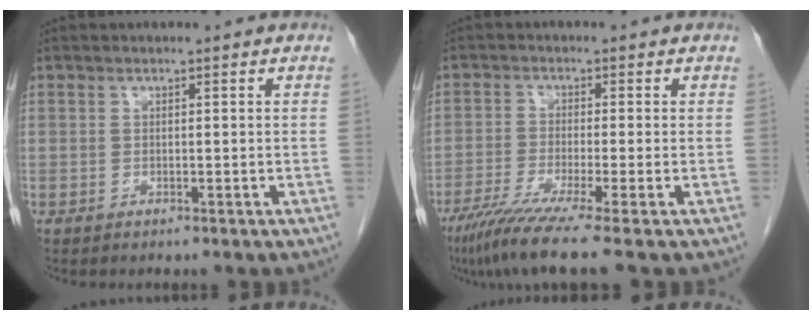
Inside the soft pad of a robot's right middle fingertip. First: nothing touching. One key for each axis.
{"total": 8.5, "fx": -6.2, "fy": -1.3, "fz": 5.7, "tx": -0.092, "ty": -0.029, "tz": -0.105}